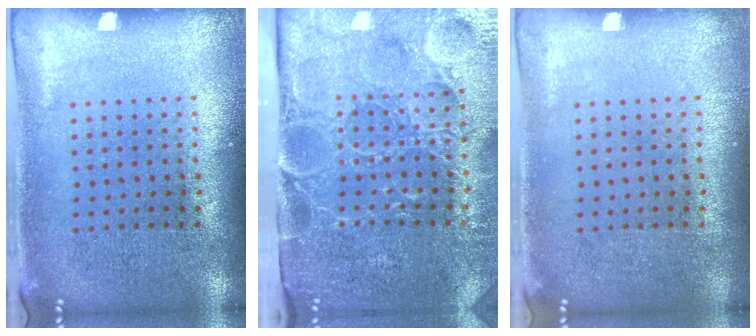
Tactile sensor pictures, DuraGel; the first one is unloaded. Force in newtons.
{"total": 5.1, "press": 4.2, "slide": 2.8}
{"total": 0.0}